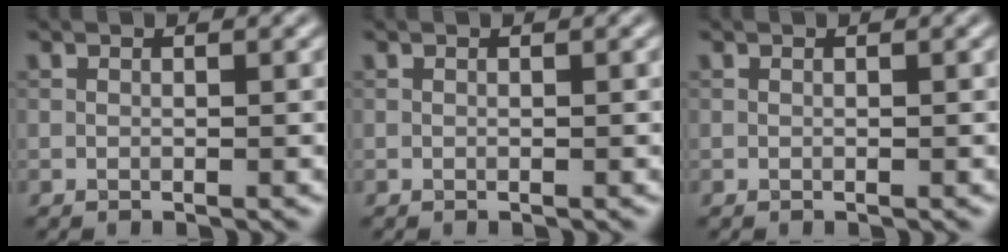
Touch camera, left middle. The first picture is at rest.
{"total": 0.0}
{"total": 0.0}